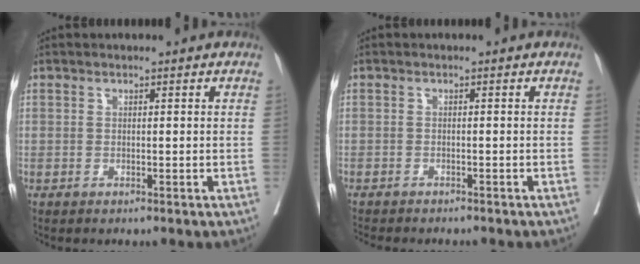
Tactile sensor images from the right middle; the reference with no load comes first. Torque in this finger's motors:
{"motor_torque": [0.96, -1.18, 0.32, 0.03]}